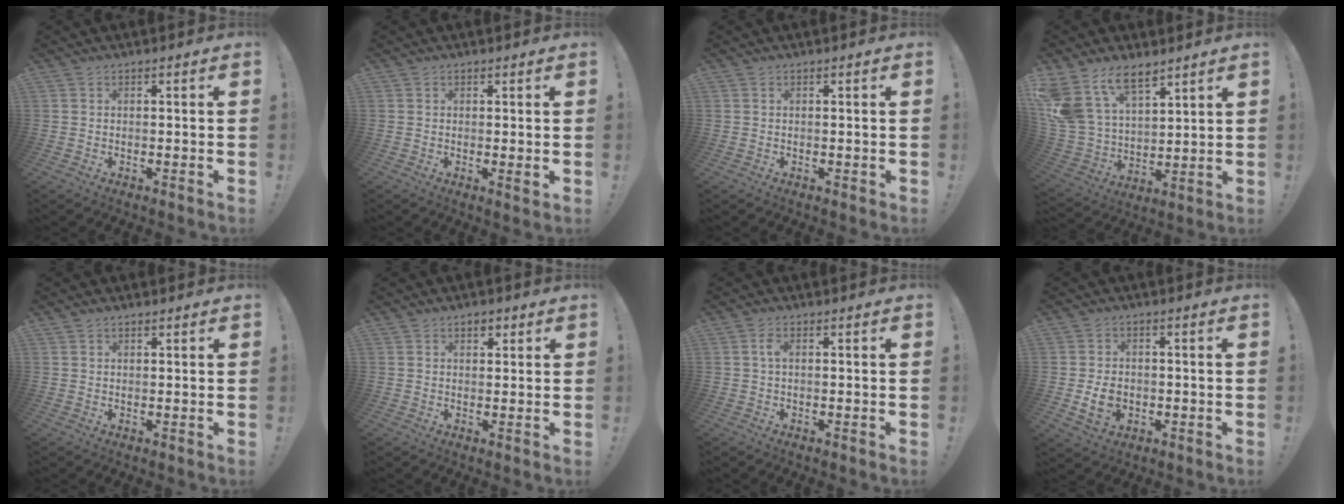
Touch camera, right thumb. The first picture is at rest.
{"total": 1.4, "force": [0.6, 0.2, 1.2], "torque": [-0.009, -0.006, 0.008]}
{"total": 0.5, "force": [0.2, 0.4, 0.2], "torque": [-0.001, 0.000, 0.004]}
{"total": 15.7, "force": [10.7, 8.5, 7.8], "torque": [-0.180, -0.069, 0.206]}
{"total": 1.0, "force": [0.8, 0.4, 0.3], "torque": [0.000, -0.003, 0.015]}
{"total": 2.4, "force": [1.3, 1.5, 1.3], "torque": [-0.009, -0.003, 0.019]}
{"total": 2.2, "force": [0.3, 0.8, 2.0], "torque": [-0.046, 0.008, 0.005]}
{"total": 6.6, "force": [-1.3, 5.0, 4.1], "torque": [-0.062, 0.001, -0.022]}